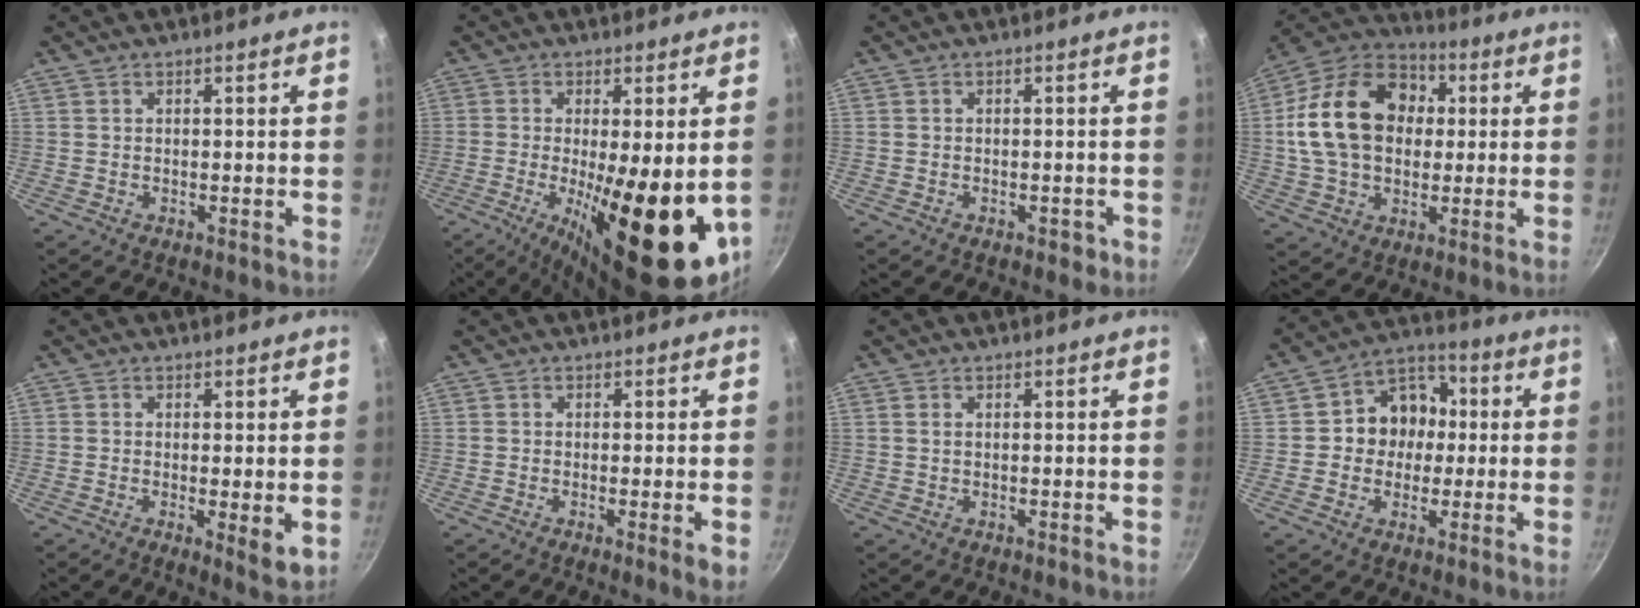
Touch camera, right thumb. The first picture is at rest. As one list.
[{"total": 21.7, "force": [-3.7, 7.5, 20.0], "torque": [-0.280, -0.028, -0.039]}, {"total": 1.2, "force": [-0.6, 0.7, 0.8], "torque": [-0.010, 0.002, -0.009]}, {"total": 20.7, "force": [2.6, 15.1, 13.9], "torque": [-0.220, 0.030, 0.035]}, {"total": 4.2, "force": [-0.2, 1.2, 4.0], "torque": [-0.062, -0.017, -0.002]}, {"total": 3.2, "force": [-0.7, 0.3, 3.1], "torque": [-0.050, -0.012, -0.012]}, {"total": 0.7, "force": [0.3, 0.4, 0.5], "torque": [-0.011, 0.001, 0.004]}, {"total": 11.0, "force": [0.2, 9.6, 5.3], "torque": [-0.033, 0.025, -0.017]}]